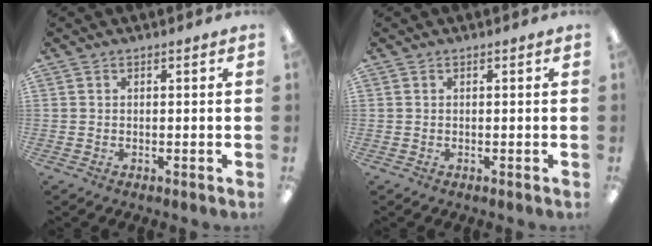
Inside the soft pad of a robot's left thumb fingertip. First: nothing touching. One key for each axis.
{"total": 0.0}